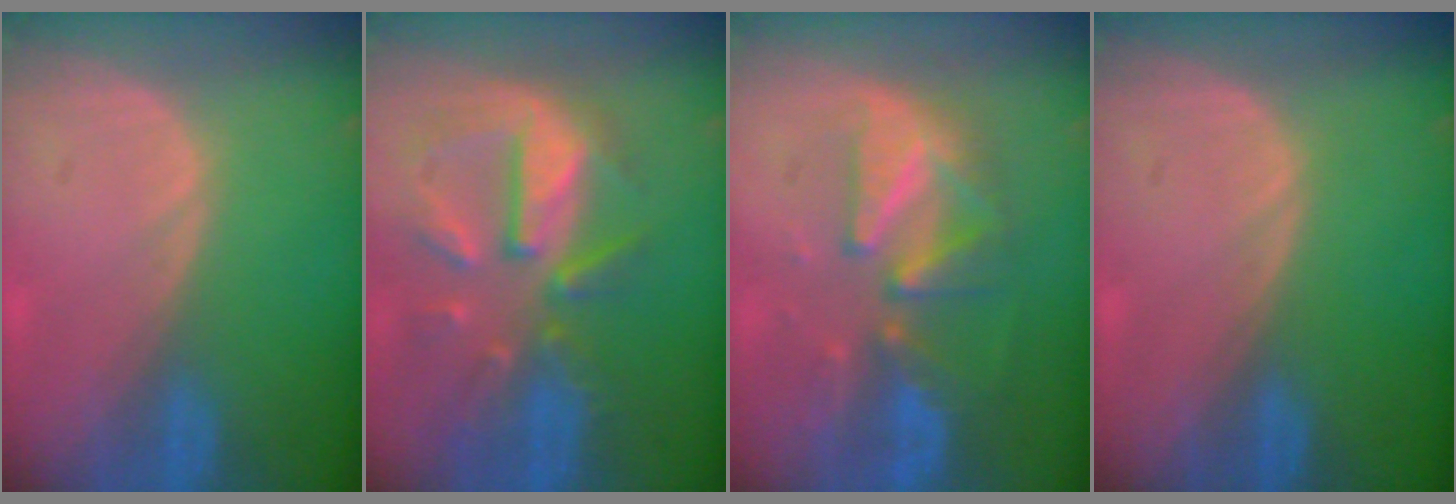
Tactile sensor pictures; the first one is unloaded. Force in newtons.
{"total": 10.2, "press": 9.3, "slide": 4.2}
{"total": 9.3, "press": 8.5, "slide": 3.7}
{"total": 0.0}